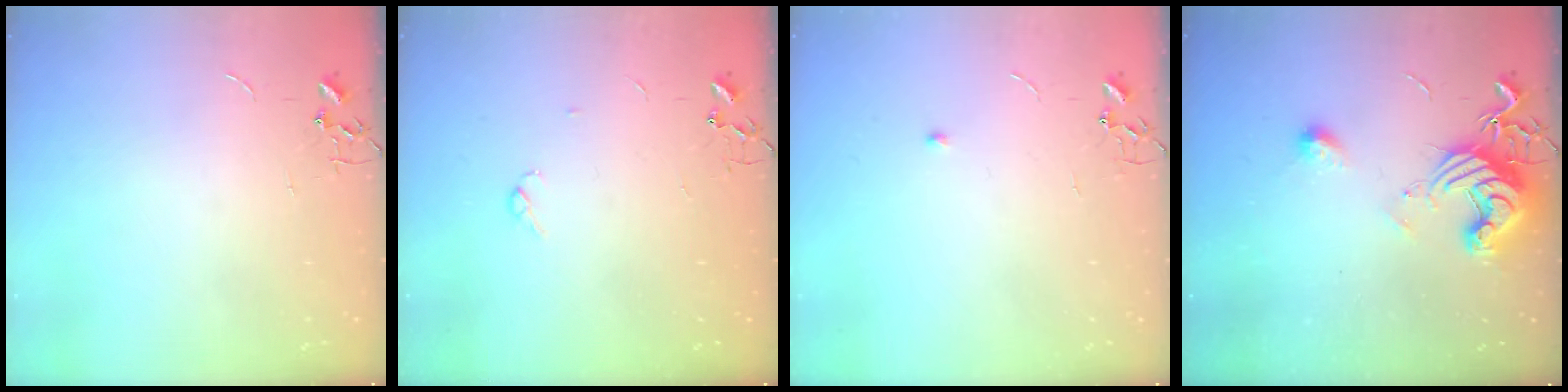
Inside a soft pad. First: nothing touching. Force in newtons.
{"total": 3.4, "press": 3.3, "slide": 0.6}
{"total": 4.7, "press": 4.7, "slide": 0.6}
{"total": 14.1, "press": 14.0, "slide": 1.4}